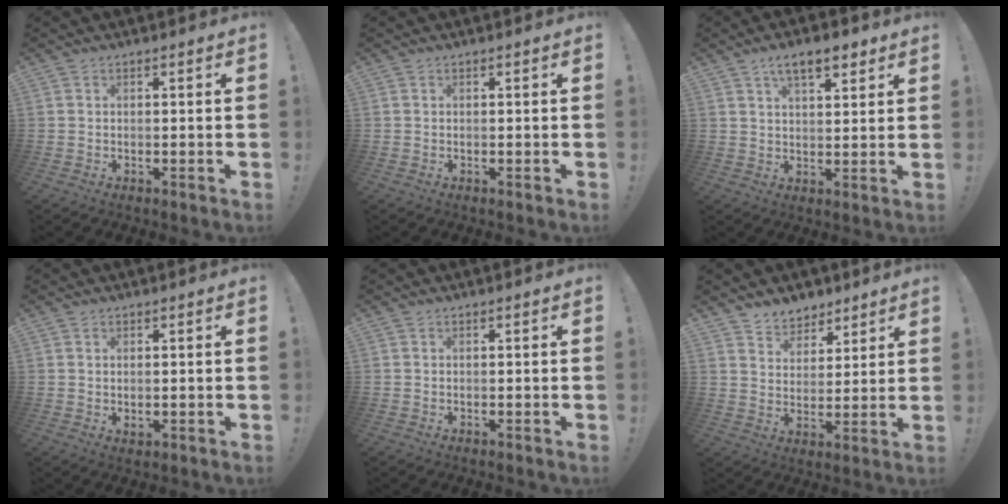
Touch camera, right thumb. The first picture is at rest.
{"total": 0.0}
{"total": 8.3, "force": [4.9, 3.4, 5.8], "torque": [-0.083, -0.015, 0.084]}
{"total": 0.7, "force": [0.5, 0.3, 0.5], "torque": [-0.008, 0.000, 0.008]}
{"total": 0.0}
{"total": 7.0, "force": [5.4, 4.4, 0.3], "torque": [-0.011, -0.048, 0.108]}